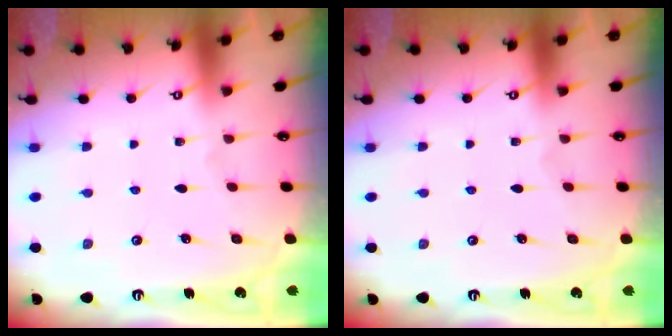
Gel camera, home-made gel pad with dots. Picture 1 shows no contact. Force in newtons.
{"total": 0.0}